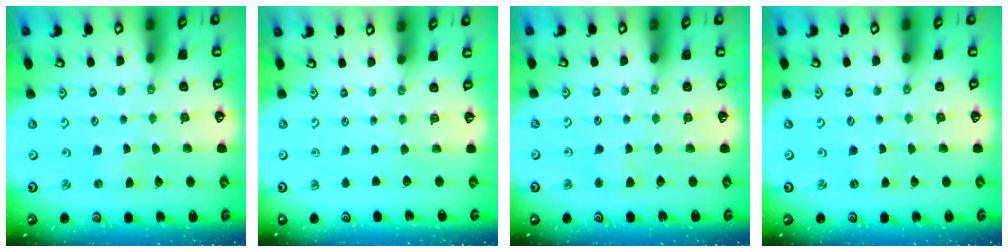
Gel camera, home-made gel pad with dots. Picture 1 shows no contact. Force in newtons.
{"total": 0.0}
{"total": 2.8, "press": 2.8, "slide": 0.4}
{"total": 0.7, "press": 0.7, "slide": 0.3}